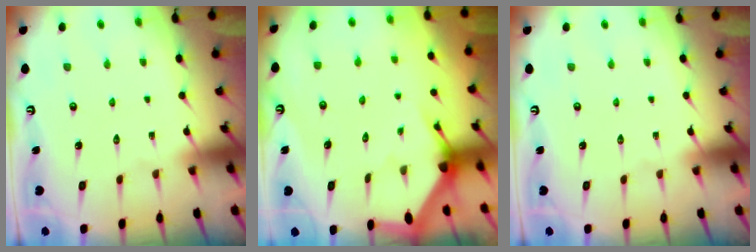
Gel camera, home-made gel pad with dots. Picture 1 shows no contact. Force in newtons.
{"total": 3.0, "press": 3.0, "slide": 0.2}
{"total": 0.0}